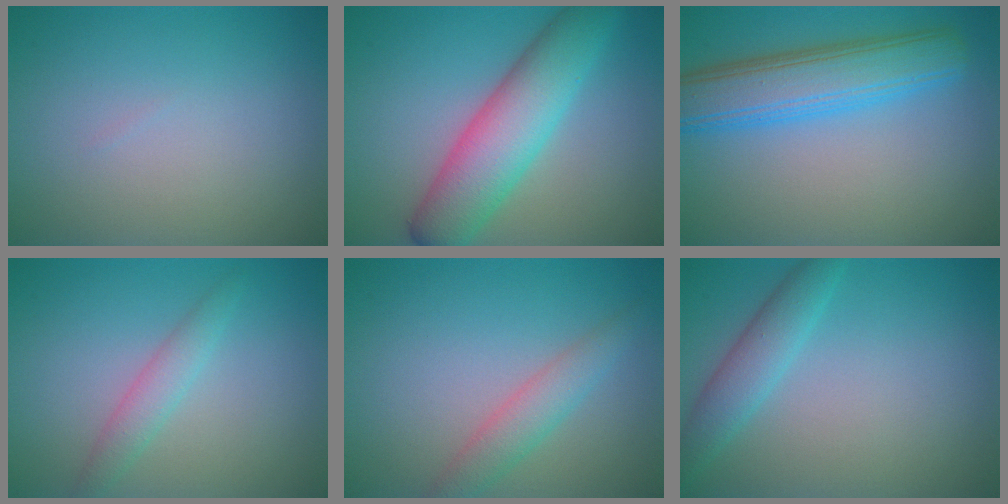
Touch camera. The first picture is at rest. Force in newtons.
{"total": 7.3, "press": 7.3, "slide": 0.3}
{"total": 6.8, "press": 6.8, "slide": 0.1}
{"total": 2.0, "press": 2.0, "slide": 0.0}
{"total": 2.7, "press": 2.7, "slide": 0.1}
{"total": 2.9, "press": 2.9, "slide": 0.1}